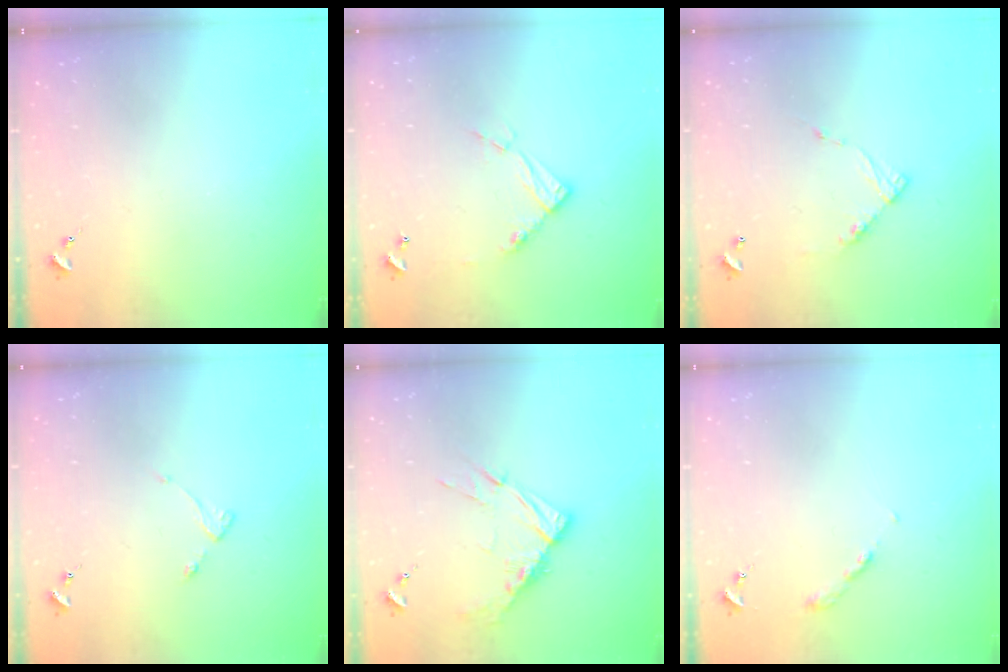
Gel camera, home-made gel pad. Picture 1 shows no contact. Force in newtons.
{"total": 11.8, "press": 11.7, "slide": 1.1}
{"total": 8.8, "press": 8.8, "slide": 0.5}
{"total": 2.8, "press": 2.7, "slide": 0.5}
{"total": 11.3, "press": 11.2, "slide": 1.1}
{"total": 2.7, "press": 2.6, "slide": 0.3}